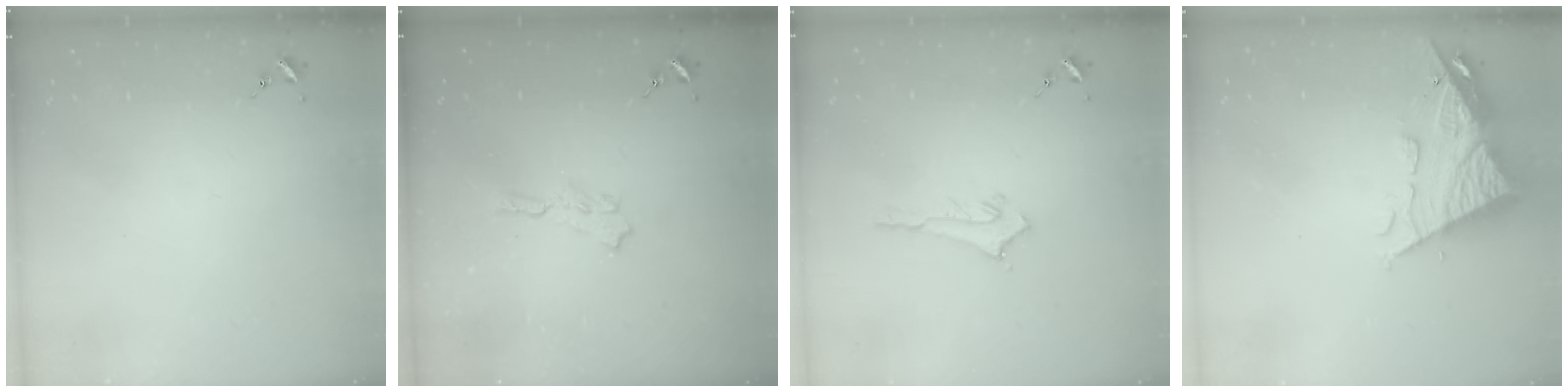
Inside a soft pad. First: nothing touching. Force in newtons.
{"total": 5.5, "press": 5.5, "slide": 0.6}
{"total": 2.8, "press": 2.8, "slide": 0.3}
{"total": 13.0, "press": 12.9, "slide": 1.4}